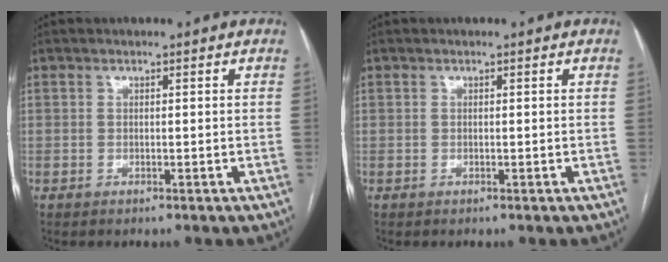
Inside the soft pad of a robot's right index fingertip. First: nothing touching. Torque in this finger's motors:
{"motor_torque": [0.03, 0.03, 0.01, 0.00]}